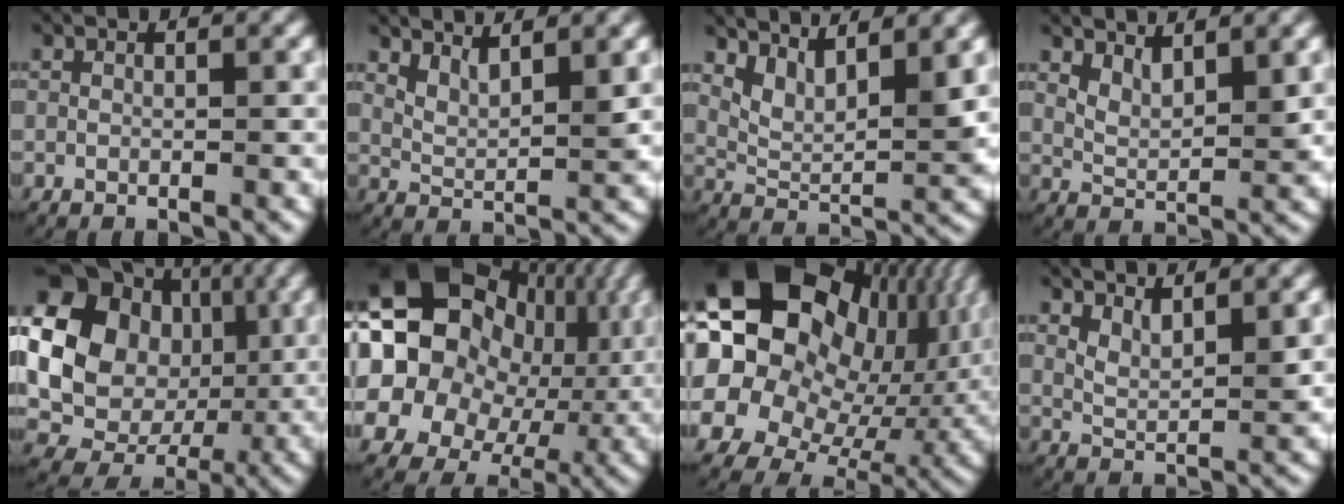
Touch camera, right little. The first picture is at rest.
{"total": 3.0, "force": [2.0, 1.3, 1.8], "torque": [-0.041, -0.008, 0.035]}
{"total": 5.0, "force": [2.3, 2.4, 3.7], "torque": [-0.071, -0.011, 0.043]}
{"total": 3.0, "force": [1.8, 1.5, 1.8], "torque": [-0.039, -0.010, 0.033]}
{"total": 17.8, "force": [-0.5, 15.0, 9.4], "torque": [-0.211, -0.045, 0.001]}
{"total": 22.8, "force": [1.0, 18.8, 12.8], "torque": [-0.262, -0.043, 0.010]}
{"total": 26.8, "force": [2.9, 20.9, 16.6], "torque": [-0.281, -0.014, 0.028]}
{"total": 2.5, "force": [1.6, 1.1, 1.5], "torque": [-0.032, -0.011, 0.032]}